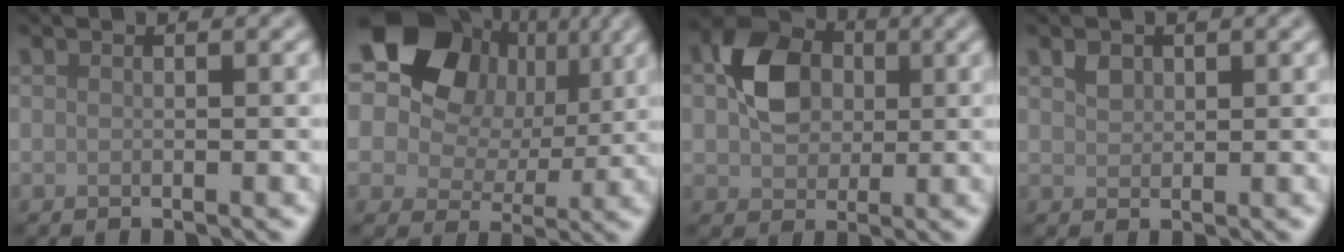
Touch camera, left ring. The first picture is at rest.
{"total": 15.4, "force": [6.0, 11.0, 8.8], "torque": [-0.153, 0.058, 0.084]}
{"total": 5.8, "force": [0.7, 4.6, 3.6], "torque": [-0.063, 0.010, 0.006]}
{"total": 1.1, "force": [0.6, 0.9, 0.4], "torque": [-0.010, 0.000, 0.012]}